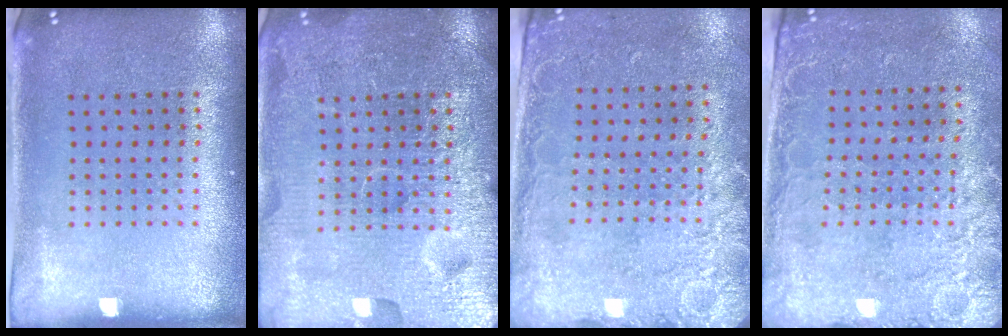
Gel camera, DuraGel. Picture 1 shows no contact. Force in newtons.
{"total": 7.0, "press": 7.0, "slide": 0.8}
{"total": 2.5, "press": 2.0, "slide": 1.5}
{"total": 2.6, "press": 2.3, "slide": 1.3}